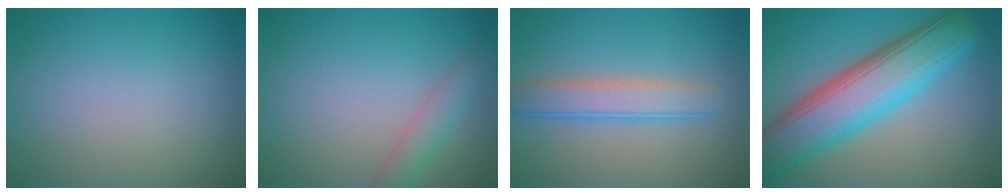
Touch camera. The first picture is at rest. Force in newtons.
{"total": 2.1, "press": 2.1, "slide": 0.1}
{"total": 3.6, "press": 3.6, "slide": 0.2}
{"total": 9.9, "press": 9.8, "slide": 0.6}